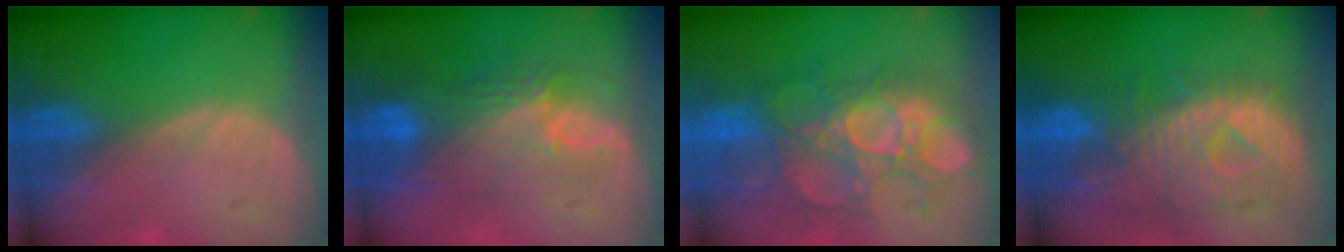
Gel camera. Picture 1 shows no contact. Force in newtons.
{"total": 9.3, "press": 8.4, "slide": 4.0}
{"total": 10.8, "press": 10.5, "slide": 2.4}
{"total": 10.9, "press": 9.7, "slide": 5.1}